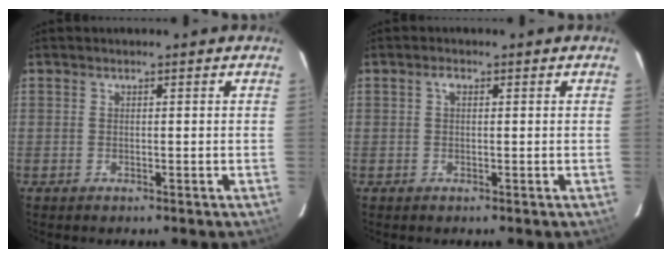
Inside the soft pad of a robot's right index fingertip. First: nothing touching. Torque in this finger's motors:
{"motor_torque": [0.22, 0.05, 0.08, 0.03]}